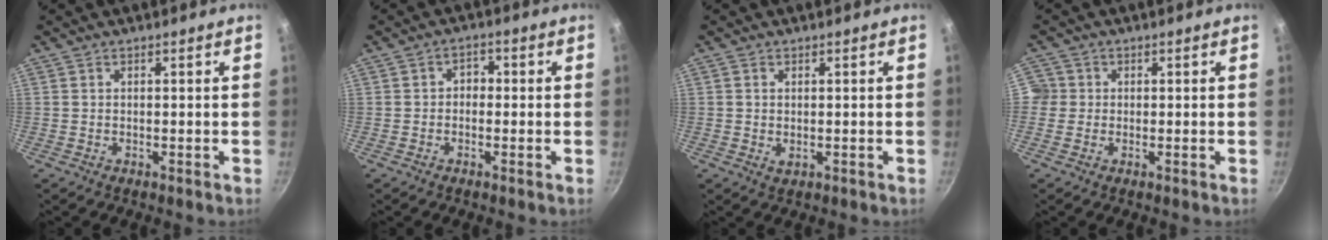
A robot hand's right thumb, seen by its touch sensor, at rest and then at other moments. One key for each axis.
{"total": 2.7, "fx": -0.3, "fy": 2.2, "fz": 1.5, "tx": -0.007, "ty": 0.011, "tz": -0.009}
{"total": 1.4, "fx": 0.2, "fy": 1.0, "fz": 1.0, "tx": -0.017, "ty": -0.001, "tz": 0.003}
{"total": 3.1, "fx": -0.1, "fy": 3.1, "fz": 0.4, "tx": 0.016, "ty": 0.007, "tz": -0.009}